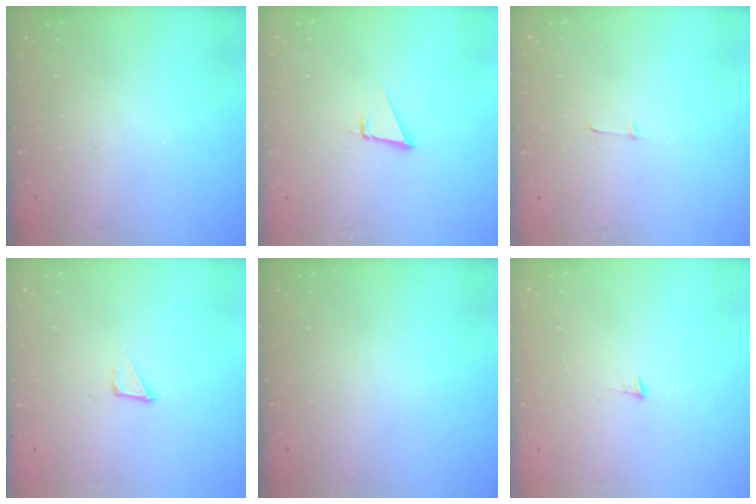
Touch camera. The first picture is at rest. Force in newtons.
{"total": 1.9, "press": 1.9, "slide": 0.1}
{"total": 3.7, "press": 3.7, "slide": 0.3}
{"total": 2.8, "press": 2.8, "slide": 0.1}
{"total": 0.0}
{"total": 3.2, "press": 3.2, "slide": 0.4}